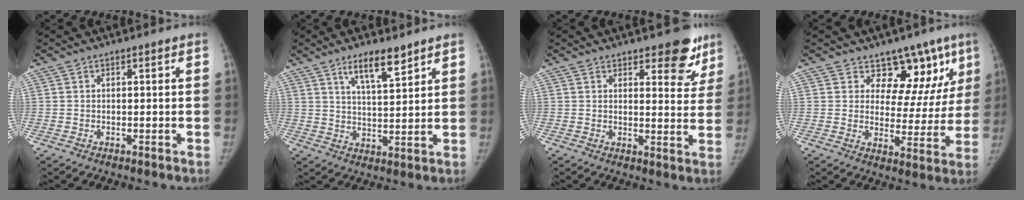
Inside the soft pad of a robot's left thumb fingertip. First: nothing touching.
{"total": 7.3, "force": [5.0, 1.9, 4.9], "torque": [-0.073, -0.033, 0.090]}
{"total": 7.8, "force": [5.5, 3.4, 4.3], "torque": [-0.009, -0.035, 0.067]}
{"total": 11.5, "force": [7.5, 7.5, 4.4], "torque": [0.007, -0.034, 0.096]}